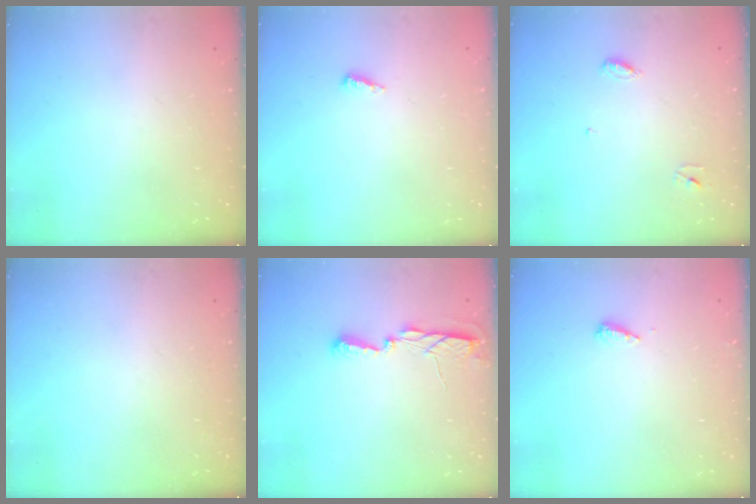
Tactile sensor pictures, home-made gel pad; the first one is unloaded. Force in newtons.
{"total": 2.5, "press": 2.5, "slide": 0.2}
{"total": 3.4, "press": 3.4, "slide": 0.3}
{"total": 0.0}
{"total": 5.5, "press": 5.5, "slide": 0.6}
{"total": 3.6, "press": 3.6, "slide": 0.3}